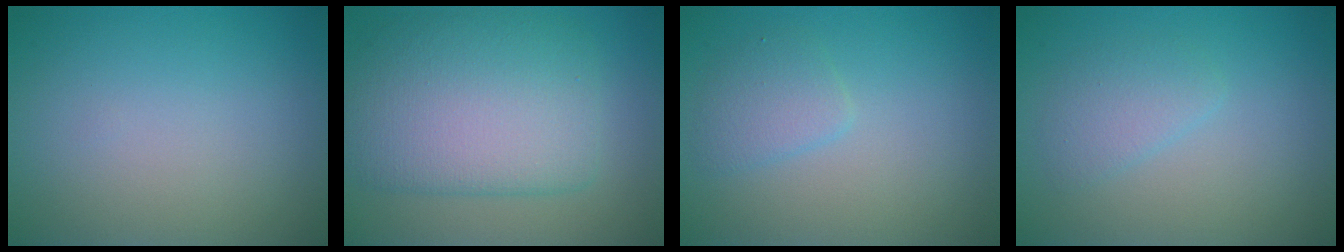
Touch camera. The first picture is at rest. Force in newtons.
{"total": 8.1, "press": 8.1, "slide": 0.3}
{"total": 1.9, "press": 1.9, "slide": 0.0}
{"total": 1.8, "press": 1.8, "slide": 0.1}